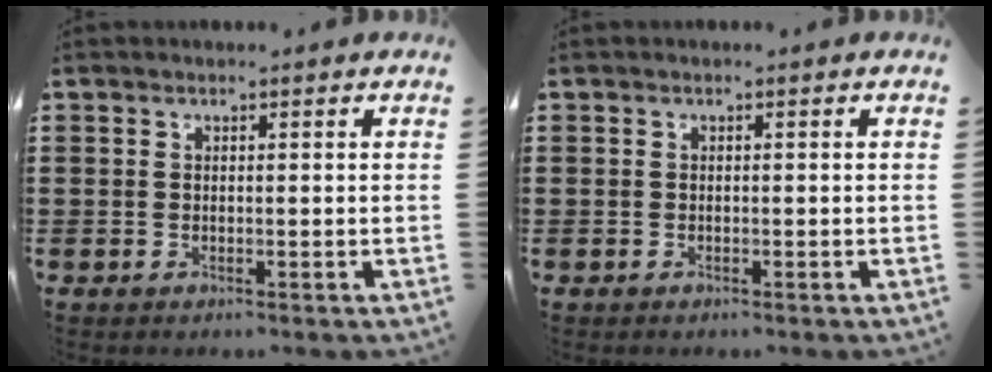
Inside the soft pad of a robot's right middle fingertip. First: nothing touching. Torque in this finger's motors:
{"motor_torque": [-0.01, -0.17, 0.15, 0.01]}